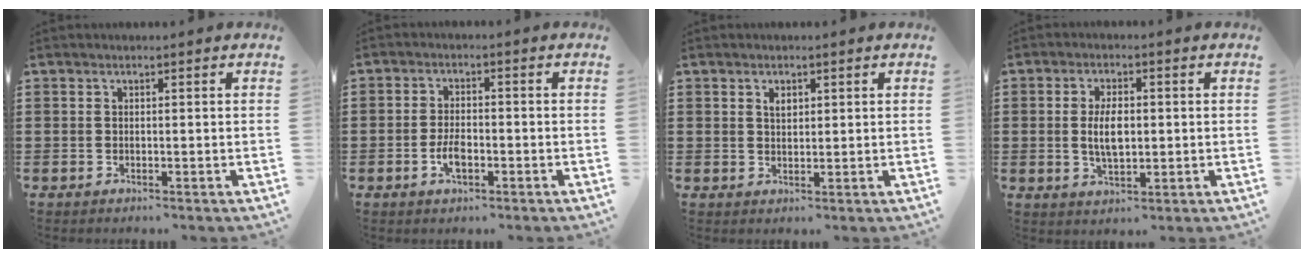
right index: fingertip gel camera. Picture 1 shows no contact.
{"total": 3.4, "force": [-1.3, 1.5, 2.8], "torque": [-0.066, -0.005, -0.024]}
{"total": 0.6, "force": [0.3, 0.1, -0.5], "torque": [0.010, 0.002, 0.007]}
{"total": 5.3, "force": [0.0, 2.3, 4.8], "torque": [-0.091, -0.002, -0.005]}